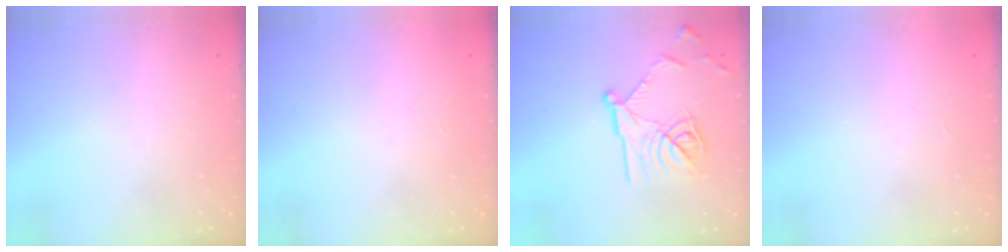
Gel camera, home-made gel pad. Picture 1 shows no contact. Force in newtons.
{"total": 1.7, "press": 1.7, "slide": 0.1}
{"total": 16.1, "press": 16.1, "slide": 0.6}
{"total": 1.8, "press": 1.8, "slide": 0.1}